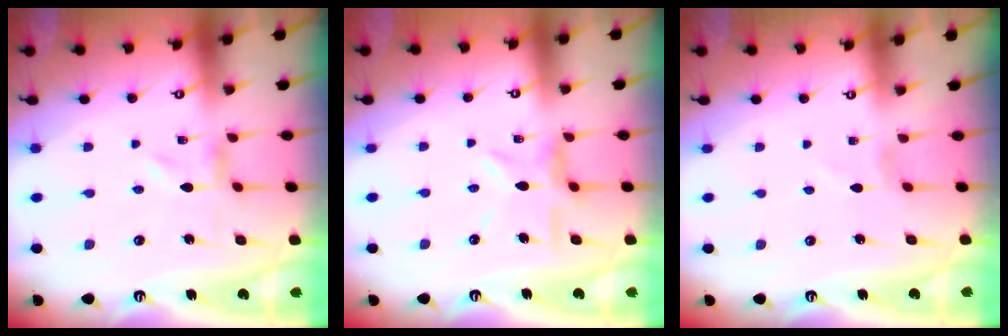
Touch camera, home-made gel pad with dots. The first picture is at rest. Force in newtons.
{"total": 8.1, "press": 8.1, "slide": 0.8}
{"total": 0.0}